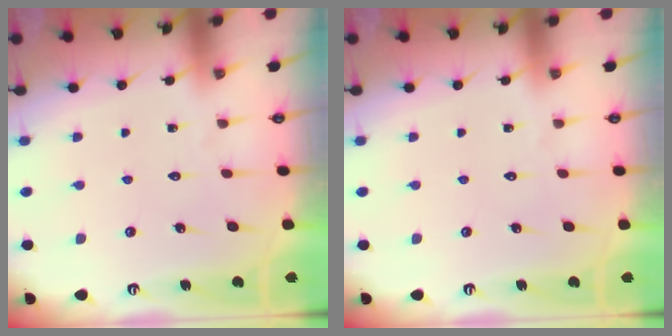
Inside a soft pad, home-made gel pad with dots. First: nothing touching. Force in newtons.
{"total": 0.0}